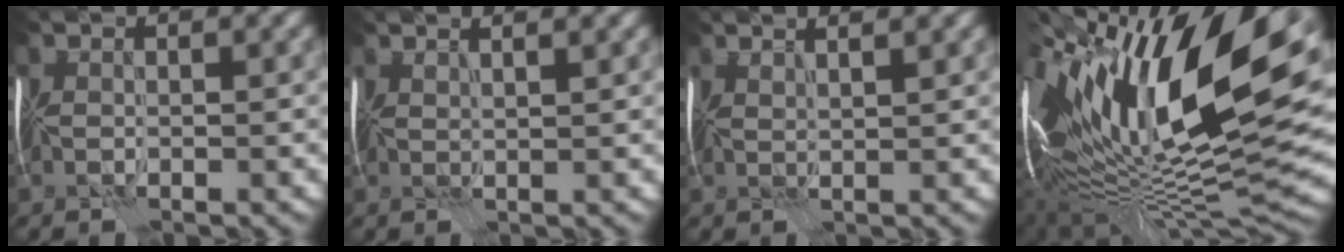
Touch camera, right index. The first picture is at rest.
{"total": 3.0, "force": [2.1, 1.0, 2.0], "torque": [-0.008, 0.017, 0.007]}
{"total": 3.4, "force": [2.3, 1.1, 2.2], "torque": [-0.009, 0.020, 0.009]}
{"total": 18.2, "force": [5.4, 7.0, 16.0], "torque": [-0.290, 0.019, 0.081]}